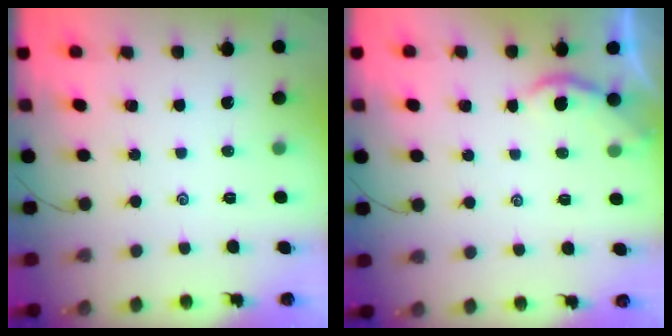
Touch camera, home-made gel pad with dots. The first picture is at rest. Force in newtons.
{"total": 1.7, "press": 1.7, "slide": 0.3}